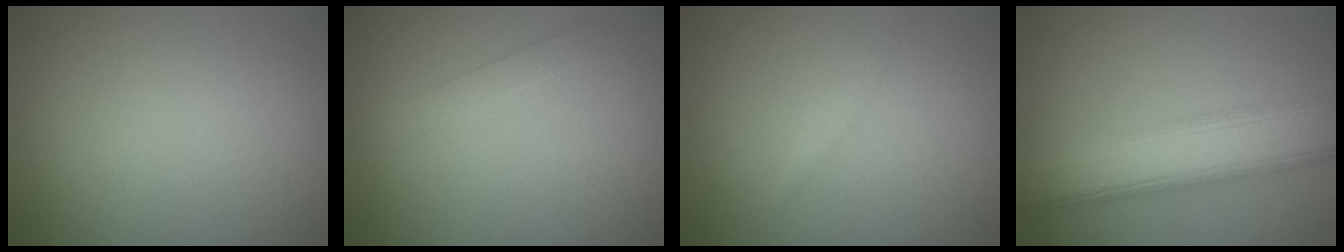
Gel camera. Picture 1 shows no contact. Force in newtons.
{"total": 1.7, "press": 1.7, "slide": 0.1}
{"total": 0.8, "press": 0.8, "slide": 0.0}
{"total": 7.5, "press": 7.5, "slide": 0.4}